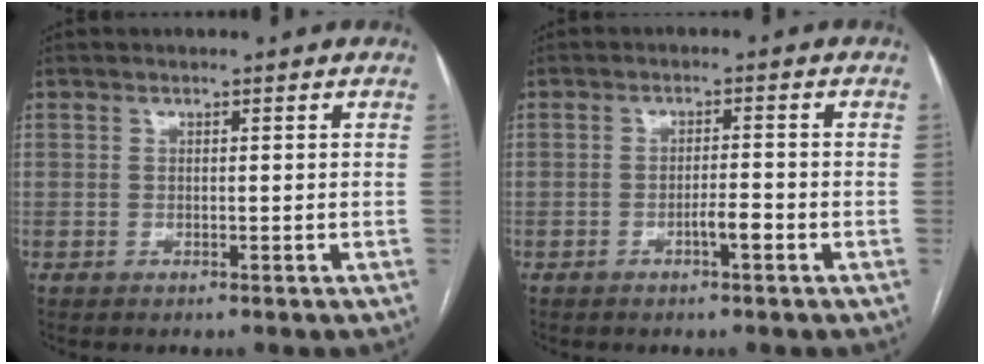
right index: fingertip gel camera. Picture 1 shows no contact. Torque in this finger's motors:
{"motor_torque": [0.16, -0.04, 0.04, 0.02]}